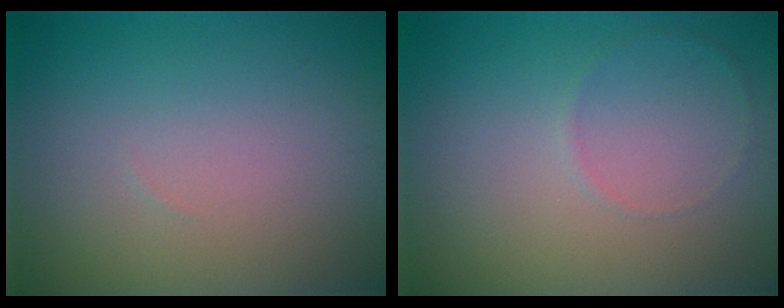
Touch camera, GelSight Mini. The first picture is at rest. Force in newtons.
{"total": 0.6, "press": 0.6, "slide": 0.1}